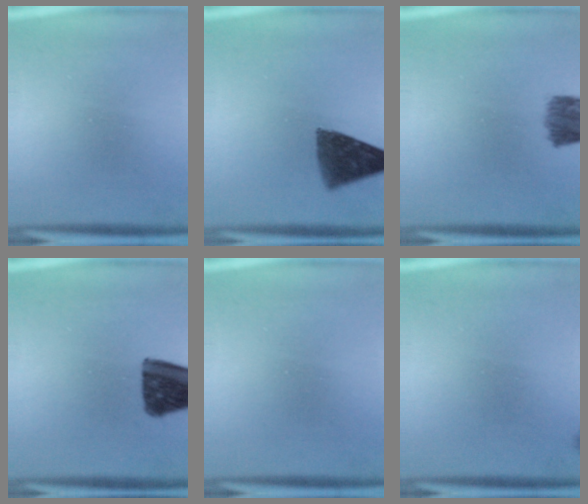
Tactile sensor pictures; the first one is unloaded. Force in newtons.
{"total": 9.6}
{"total": 7.4}
{"total": 14.4}
{"total": 0.0}
{"total": 1.0}